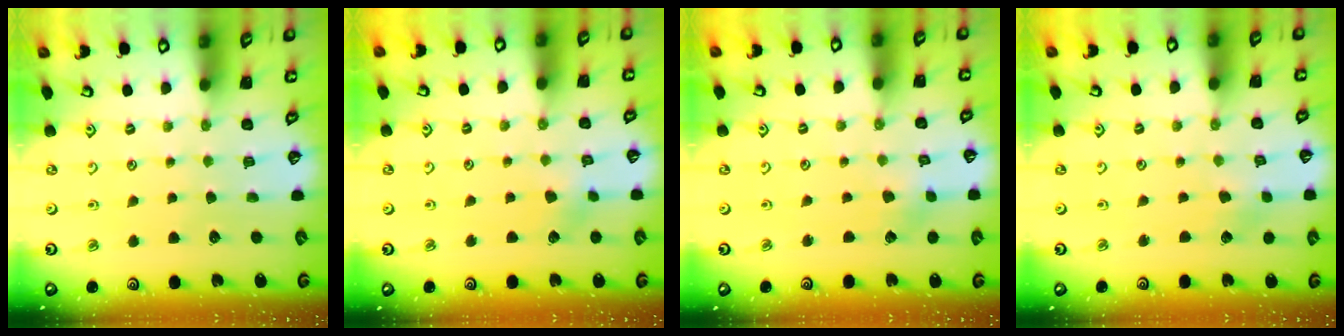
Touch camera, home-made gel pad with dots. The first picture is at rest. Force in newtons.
{"total": 3.2, "press": 3.2, "slide": 0.4}
{"total": 1.9, "press": 1.9, "slide": 0.2}
{"total": 1.7, "press": 1.7, "slide": 0.3}